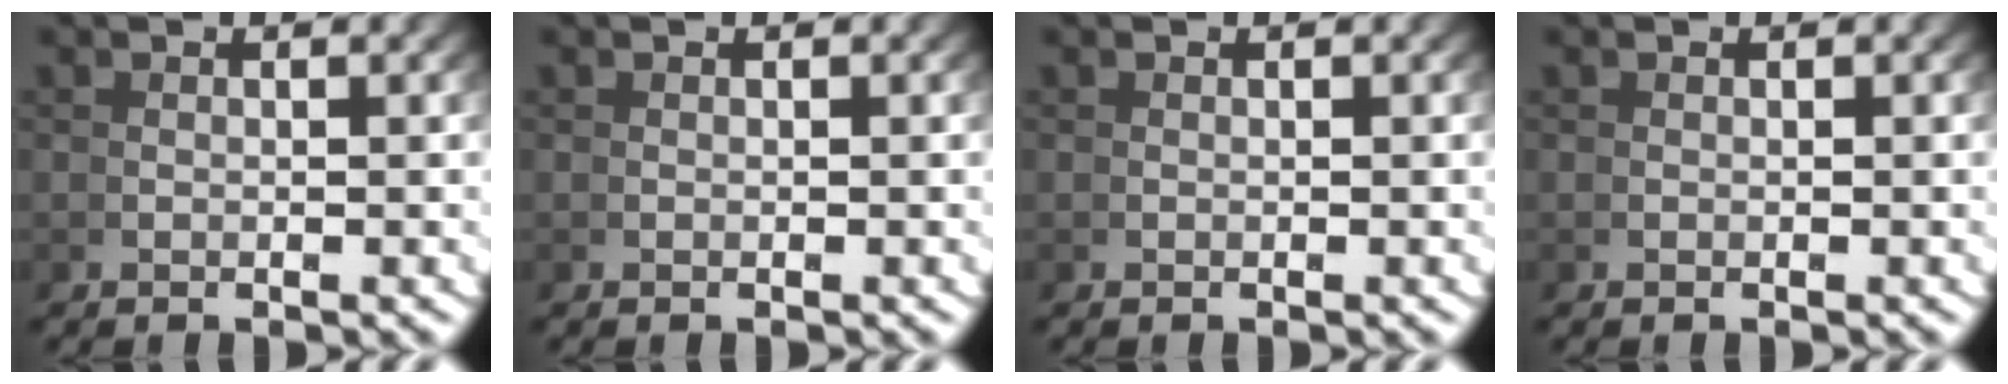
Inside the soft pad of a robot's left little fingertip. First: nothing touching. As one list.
[{"total": 0.0}, {"total": 0.0}, {"total": 0.0}]